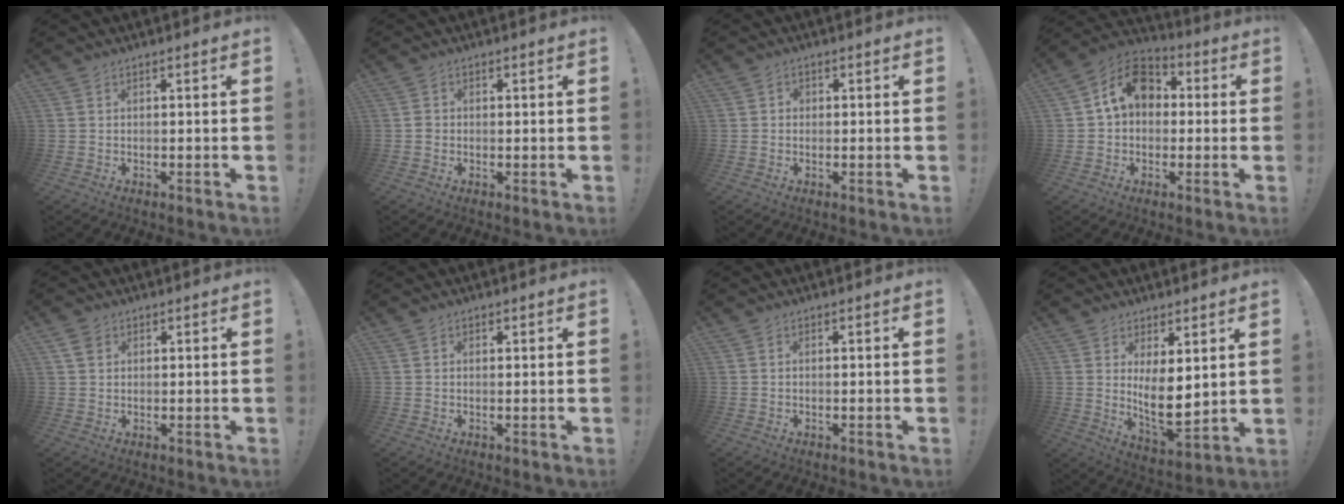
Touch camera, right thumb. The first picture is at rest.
{"total": 1.3, "force": [-0.2, 1.1, 0.5], "torque": [-0.005, 0.003, -0.005]}
{"total": 1.5, "force": [-0.2, 1.4, 0.6], "torque": [-0.013, 0.007, -0.005]}
{"total": 13.5, "force": [3.3, 10.1, 8.2], "torque": [-0.122, 0.013, 0.067]}
{"total": 3.1, "force": [1.6, 2.3, 1.3], "torque": [-0.012, -0.004, 0.029]}
{"total": 0.6, "force": [0.5, 0.4, 0.0], "torque": [0.008, -0.004, 0.008]}
{"total": 0.0}
{"total": 10.3, "force": [2.4, 4.9, 8.7], "torque": [-0.140, -0.038, 0.049]}